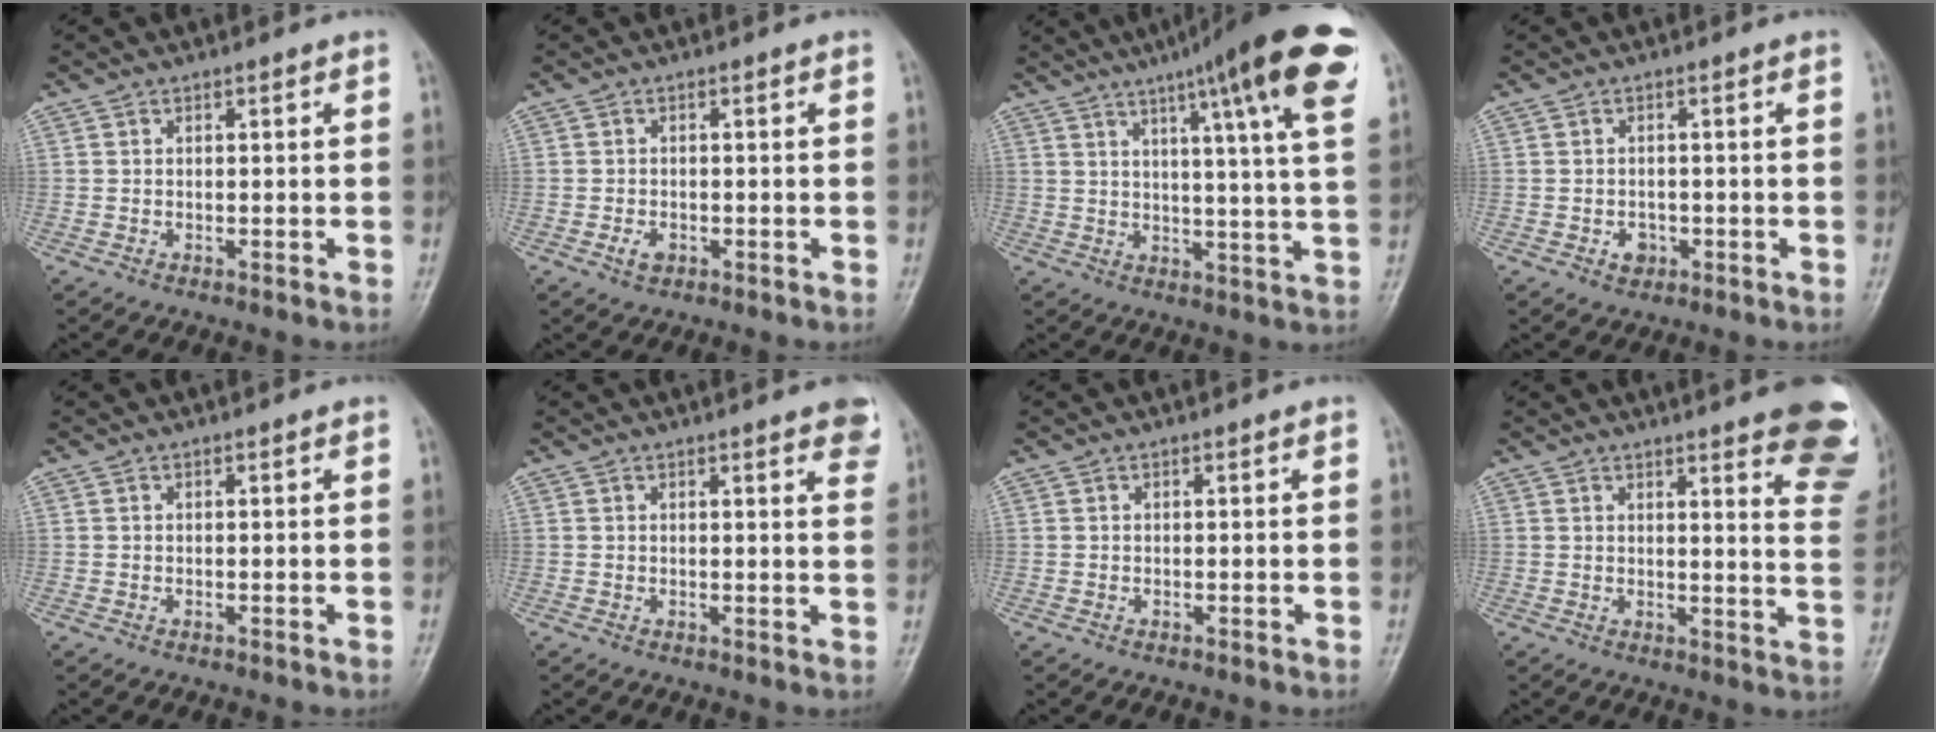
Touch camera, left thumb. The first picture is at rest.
{"total": 2.0, "force": [-0.8, 1.4, 1.2], "torque": [-0.019, 0.001, -0.012]}
{"total": 19.5, "force": [10.4, 2.0, 16.3], "torque": [-0.222, -0.022, 0.131]}
{"total": 2.3, "force": [-0.8, 1.9, 1.0], "torque": [-0.003, 0.004, -0.008]}
{"total": 0.0}
{"total": 5.8, "force": [3.9, 1.3, 4.0], "torque": [-0.033, -0.010, 0.037]}
{"total": 0.0}
{"total": 17.4, "force": [12.0, 3.8, 12.1], "torque": [-0.120, -0.063, 0.125]}